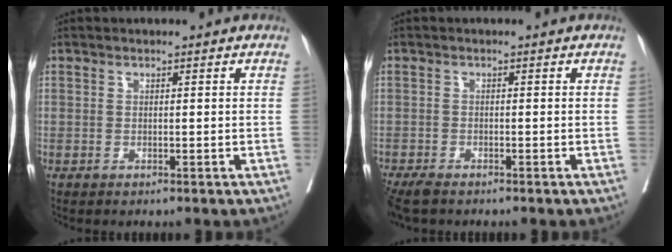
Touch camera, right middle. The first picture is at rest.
{"total": 4.6, "force": [-3.8, 1.2, 2.2], "torque": [-0.039, -0.012, -0.066]}